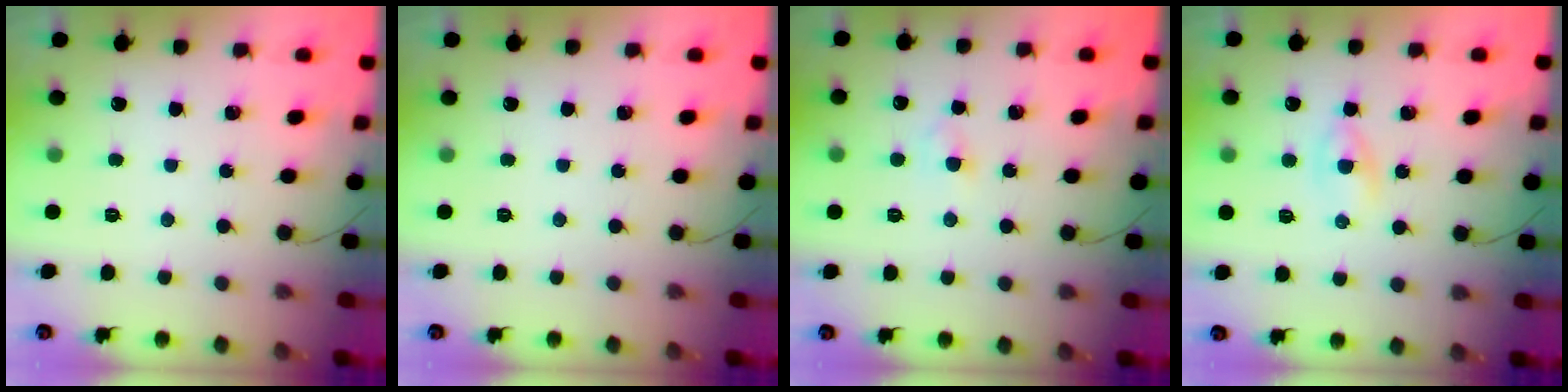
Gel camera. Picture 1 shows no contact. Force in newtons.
{"total": 0.0}
{"total": 2.7, "press": 2.5, "slide": 1.1}
{"total": 2.4, "press": 2.2, "slide": 0.9}